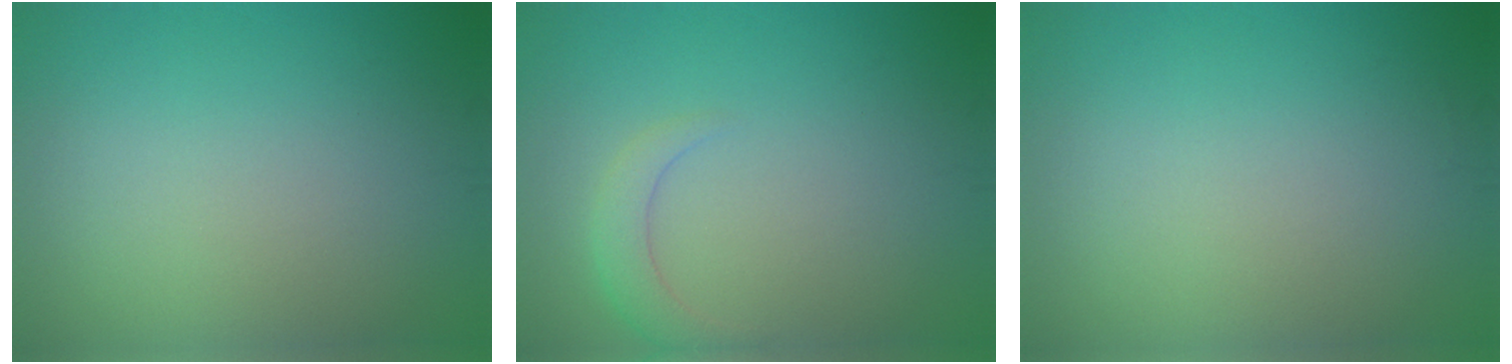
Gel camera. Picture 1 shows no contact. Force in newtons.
{"total": 2.1, "press": 2.1, "slide": 0.2}
{"total": 0.0}